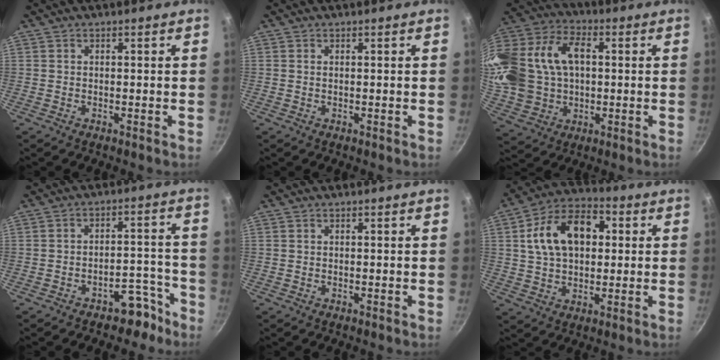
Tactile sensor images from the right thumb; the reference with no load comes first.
{"total": 0.0}
{"total": 28.3, "force": [3.6, 20.0, 19.6], "torque": [-0.457, 0.053, 0.080]}
{"total": 6.3, "force": [-4.6, 3.3, 2.7], "torque": [-0.018, 0.065, -0.066]}
{"total": 0.0}
{"total": 14.9, "force": [3.0, 9.5, 11.0], "torque": [-0.173, 0.018, 0.044]}